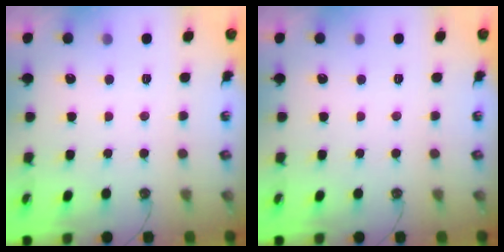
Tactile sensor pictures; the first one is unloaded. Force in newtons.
{"total": 0.0}